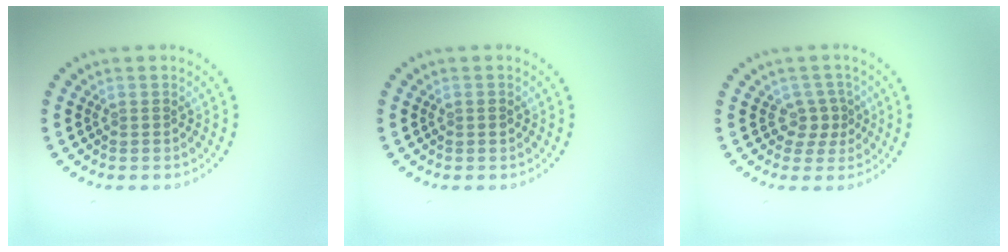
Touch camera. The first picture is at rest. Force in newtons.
{"total": 0.7, "press": 0.7, "slide": 0.1}
{"total": 1.9, "press": 1.4, "slide": 1.2}